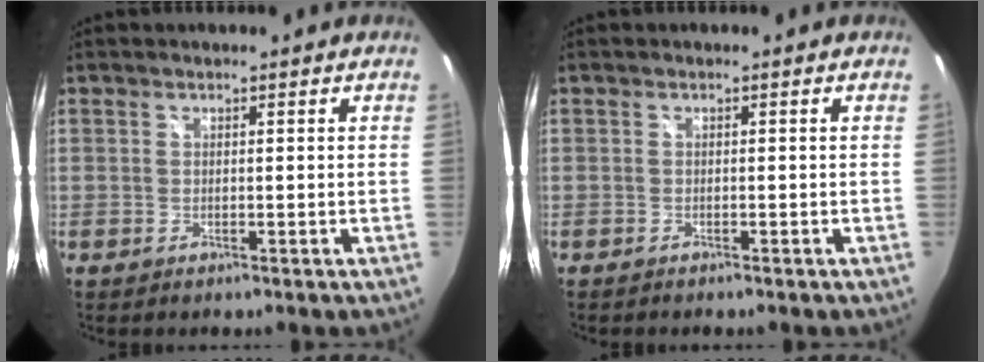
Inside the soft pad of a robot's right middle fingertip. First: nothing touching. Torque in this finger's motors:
{"motor_torque": [-0.51, 0.19, 0.04, 0.00]}